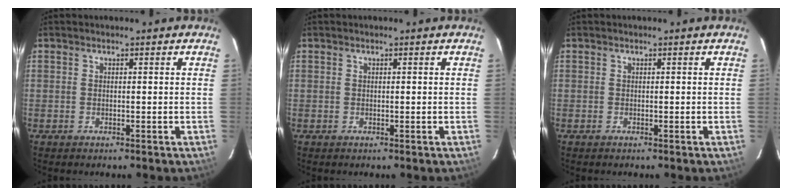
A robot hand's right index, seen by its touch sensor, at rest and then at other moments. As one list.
[{"total": 0.0}, {"total": 0.0}]